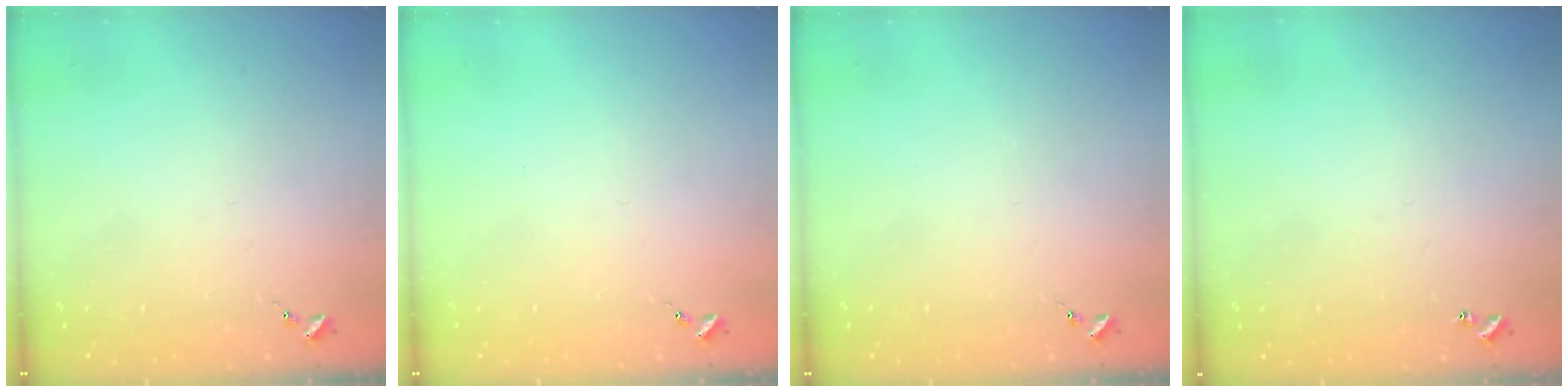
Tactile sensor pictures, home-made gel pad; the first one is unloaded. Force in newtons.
{"total": 0.0}
{"total": 0.0}
{"total": 0.9, "press": 0.9, "slide": 0.2}